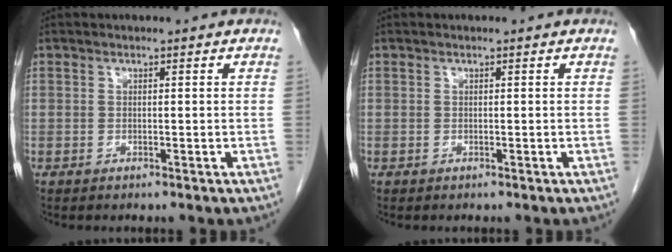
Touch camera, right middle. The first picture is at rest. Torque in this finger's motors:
{"motor_torque": [0.33, -0.01, -0.10, -0.01]}